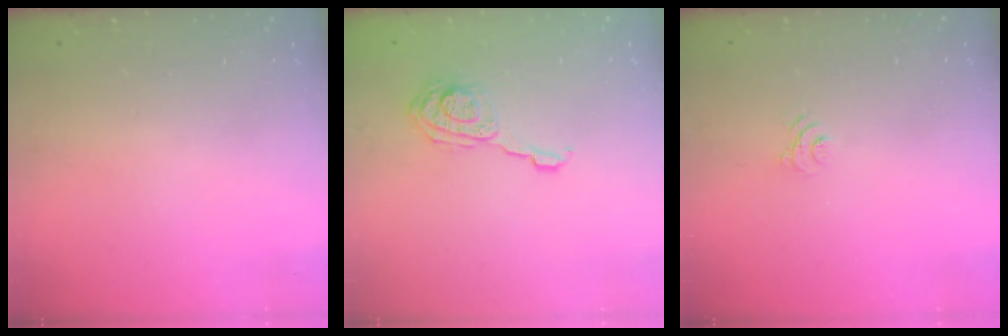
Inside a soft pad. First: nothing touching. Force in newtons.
{"total": 9.1, "press": 9.1, "slide": 0.2}
{"total": 6.4, "press": 6.4, "slide": 0.6}